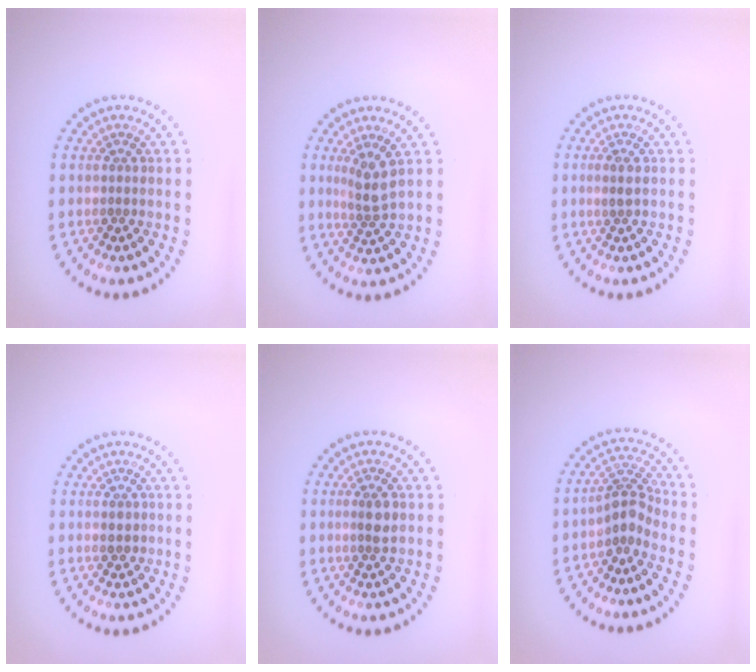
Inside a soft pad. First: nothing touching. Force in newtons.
{"total": 2.5, "press": 1.9, "slide": 1.6}
{"total": 1.1, "press": 1.0, "slide": 0.5}
{"total": 1.2, "press": 1.2, "slide": 0.2}
{"total": 2.0, "press": 1.8, "slide": 0.9}
{"total": 2.9, "press": 2.2, "slide": 1.9}